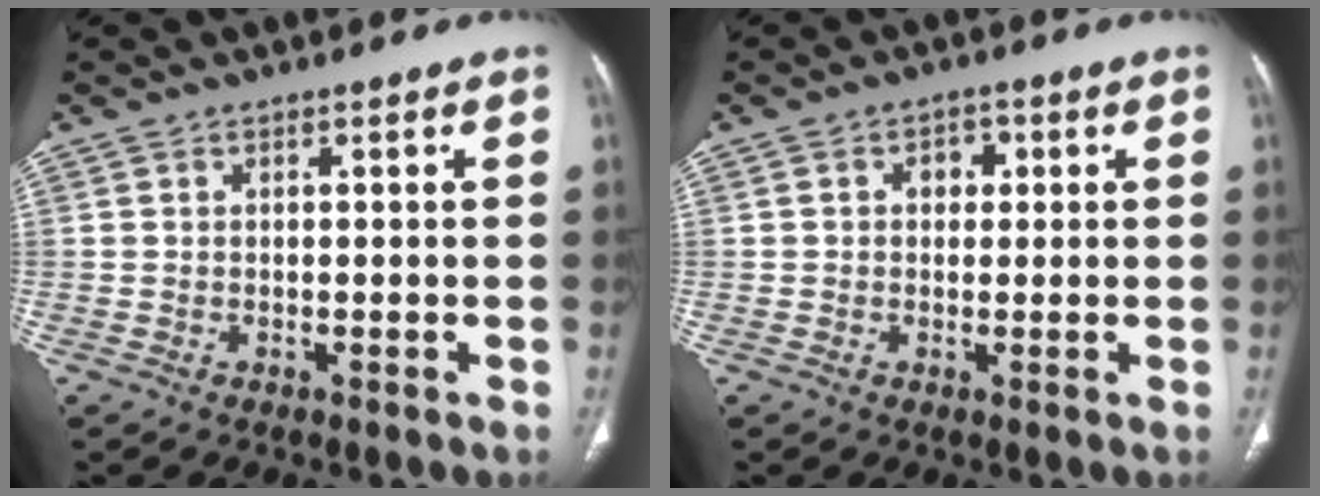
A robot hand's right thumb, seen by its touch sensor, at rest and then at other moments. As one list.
[{"total": 3.0, "force": [0.6, 2.3, 1.8], "torque": [-0.012, 0.005, 0.005]}]